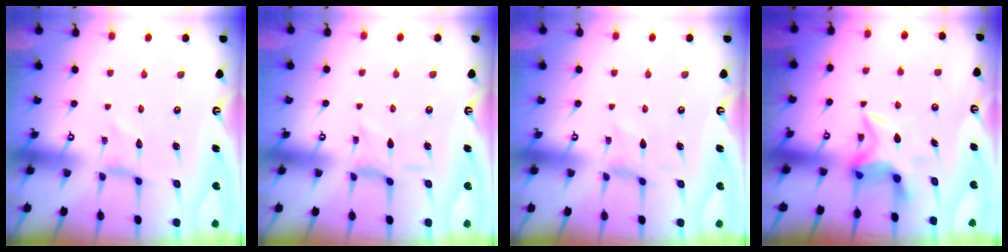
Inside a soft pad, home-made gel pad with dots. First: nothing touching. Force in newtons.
{"total": 2.1, "press": 2.1, "slide": 0.6}
{"total": 0.0}
{"total": 6.7, "press": 6.7, "slide": 0.4}